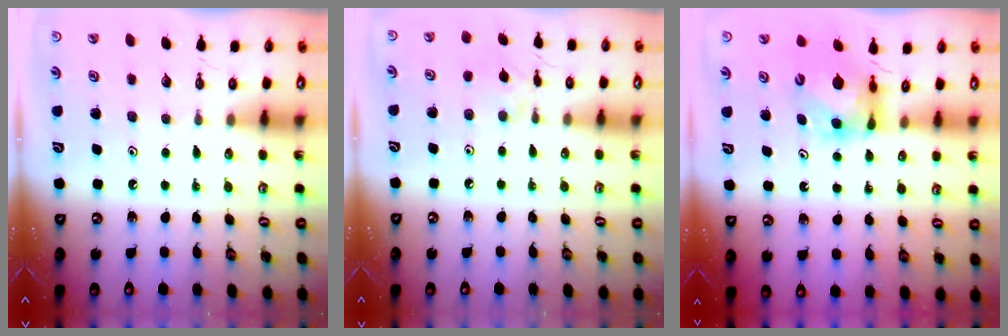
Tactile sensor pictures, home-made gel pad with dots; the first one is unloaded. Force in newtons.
{"total": 1.9, "press": 1.9, "slide": 0.5}
{"total": 5.5, "press": 5.5, "slide": 0.7}